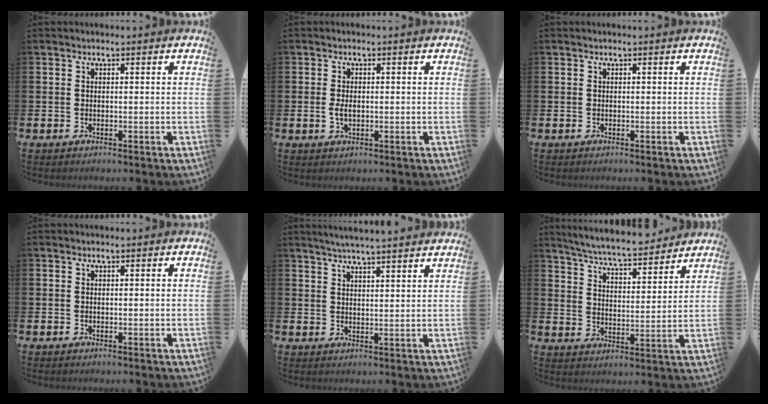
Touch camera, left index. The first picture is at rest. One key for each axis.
{"total": 1.9, "fx": -0.1, "fy": 1.1, "fz": 1.6, "tx": -0.029, "ty": 0.005, "tz": -0.005}
{"total": 0.0}
{"total": 0.0}
{"total": 4.5, "fx": 4.4, "fy": -0.6, "fz": 0.8, "tx": -0.025, "ty": -0.019, "tz": 0.079}
{"total": 6.8, "fx": 6.5, "fy": 0.5, "fz": 1.8, "tx": -0.060, "ty": -0.045, "tz": 0.114}